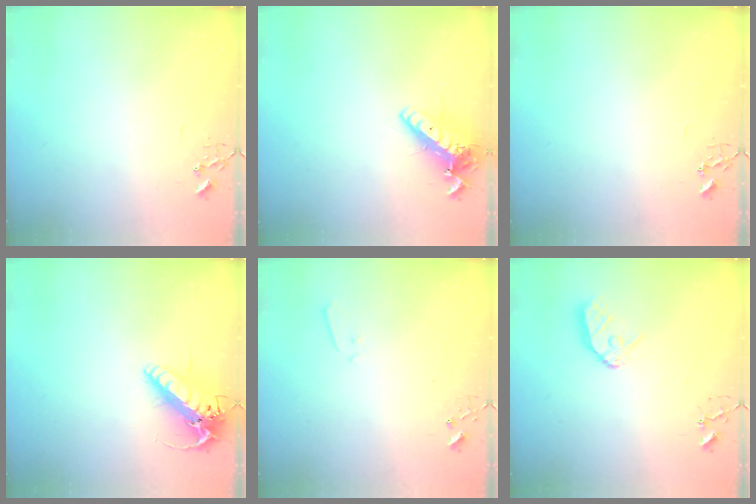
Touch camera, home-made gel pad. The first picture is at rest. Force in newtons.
{"total": 14.3, "press": 14.1, "slide": 2.6}
{"total": 0.0}
{"total": 16.7, "press": 16.4, "slide": 3.1}
{"total": 3.4, "press": 3.3, "slide": 0.5}
{"total": 10.7, "press": 10.6, "slide": 1.2}